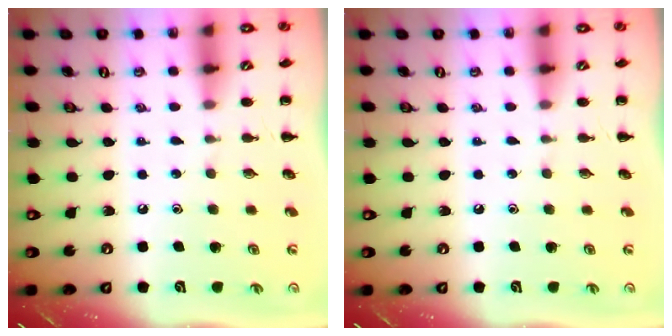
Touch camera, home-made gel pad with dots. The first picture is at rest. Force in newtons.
{"total": 0.0}